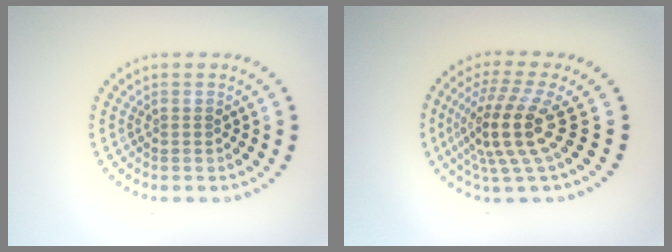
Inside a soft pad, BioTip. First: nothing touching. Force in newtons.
{"total": 5.1, "press": 3.6, "slide": 3.6}